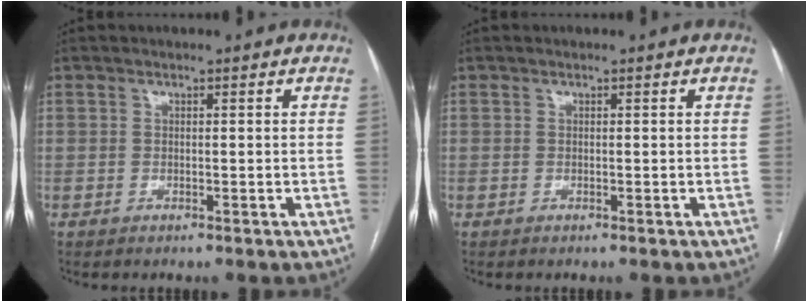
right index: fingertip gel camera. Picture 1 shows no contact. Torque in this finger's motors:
{"motor_torque": [0.00, 0.00, 0.00, 0.00]}